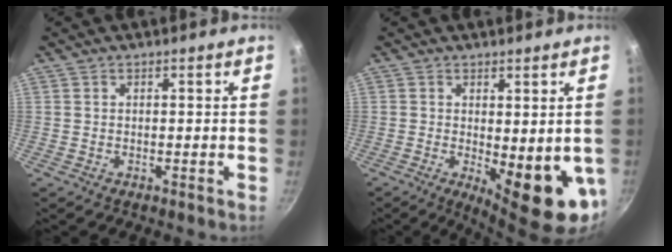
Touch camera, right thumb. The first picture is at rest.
{"total": 11.8, "force": [-1.5, 4.2, 10.9], "torque": [-0.122, -0.015, -0.007]}